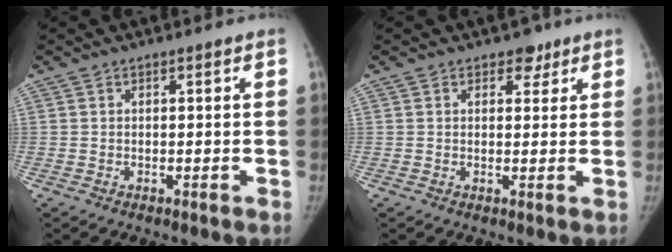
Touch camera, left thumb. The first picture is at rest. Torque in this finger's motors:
{"motor_torque": [0.45, -0.29, 0.04, -0.23, 0.02]}